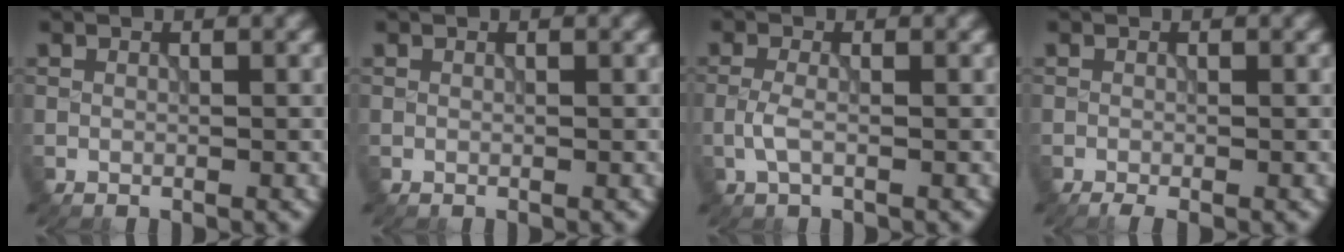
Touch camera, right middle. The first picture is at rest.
{"total": 0.0}
{"total": 1.7, "force": [-0.6, 0.6, 1.5], "torque": [-0.035, 0.002, -0.018]}
{"total": 1.1, "force": [-0.8, 0.1, 0.7], "torque": [-0.010, -0.004, -0.017]}